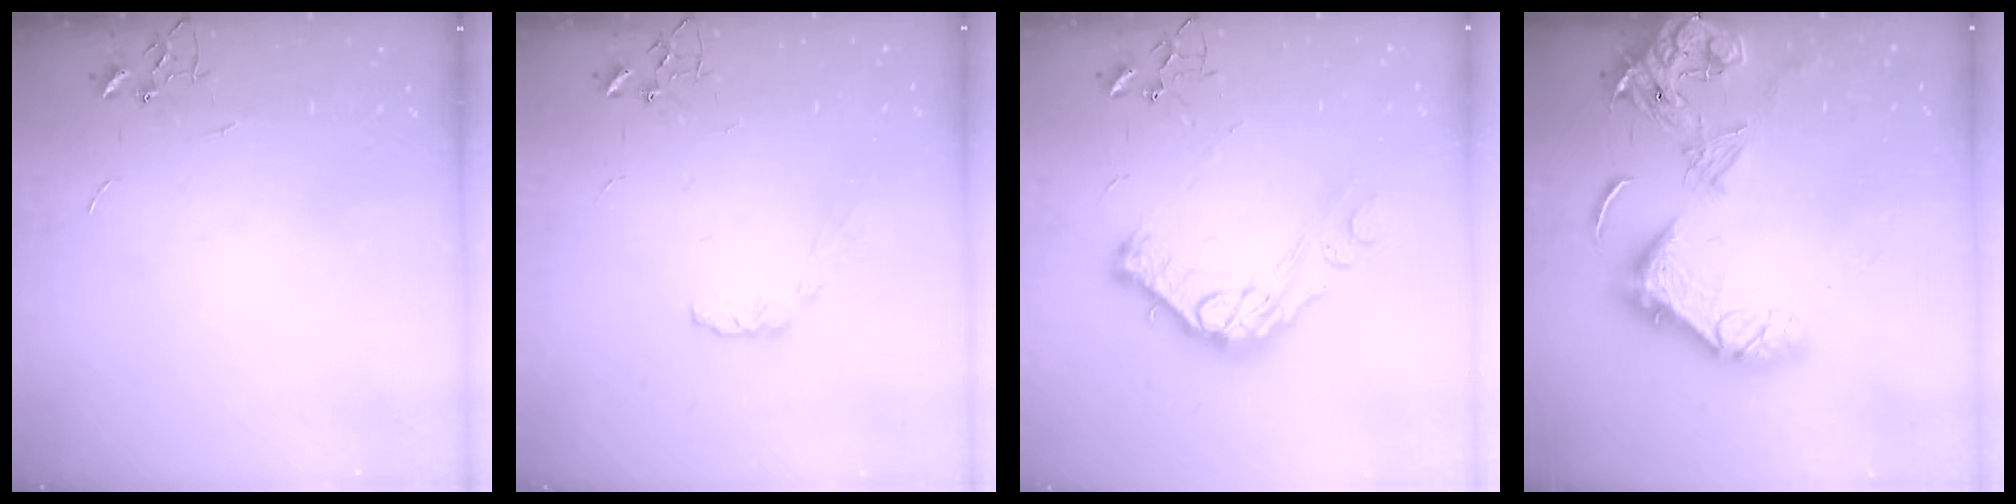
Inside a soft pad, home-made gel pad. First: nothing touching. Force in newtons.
{"total": 4.2, "press": 4.1, "slide": 0.7}
{"total": 16.2, "press": 16.1, "slide": 1.0}
{"total": 22.6, "press": 22.5, "slide": 2.4}